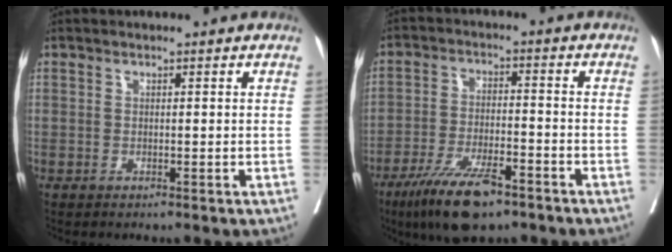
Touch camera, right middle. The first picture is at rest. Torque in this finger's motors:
{"motor_torque": [1.19, -0.95, 0.38, 0.09]}